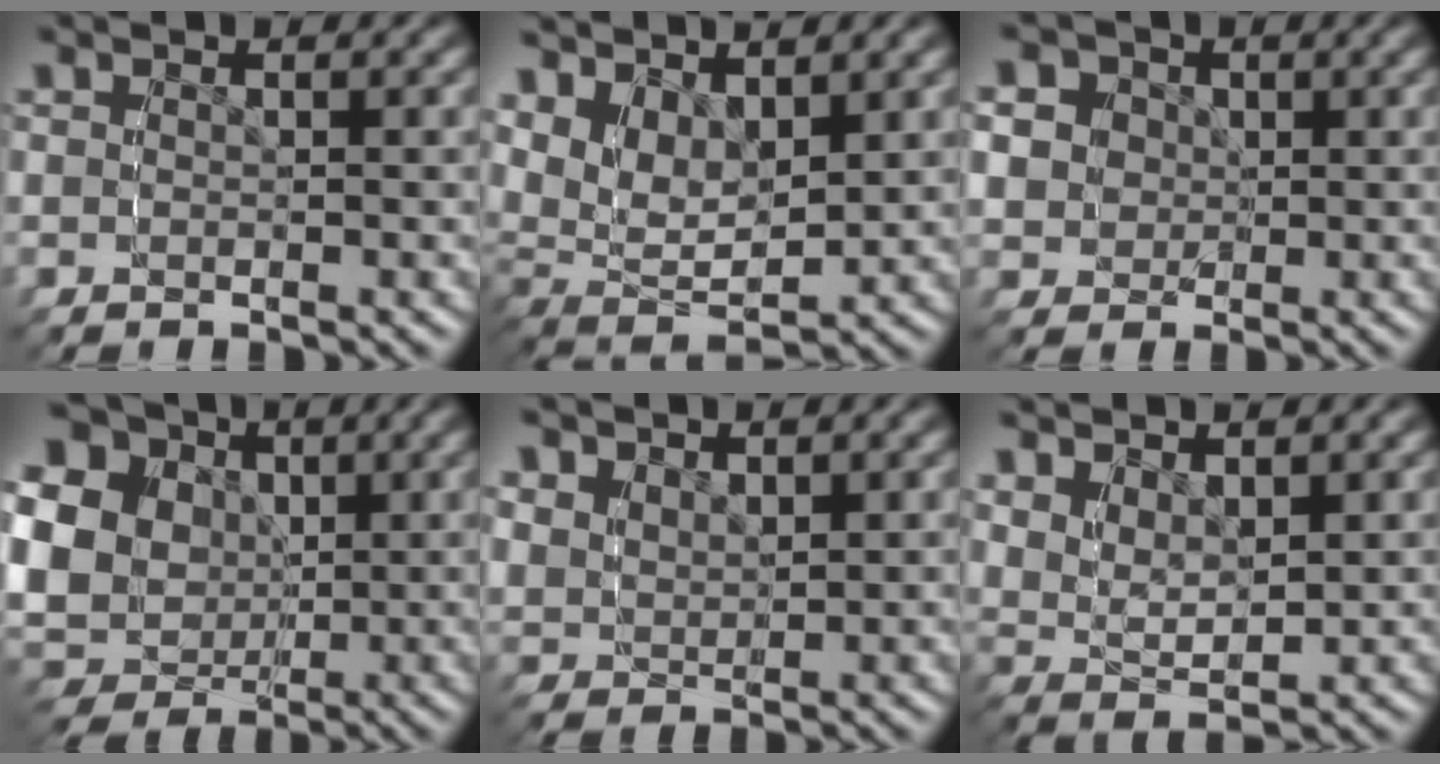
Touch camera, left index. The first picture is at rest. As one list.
[{"total": 7.6, "force": [2.3, 5.6, 4.6], "torque": [-0.114, -0.014, 0.039]}, {"total": 8.8, "force": [2.7, 7.5, 3.7], "torque": [-0.074, 0.002, 0.040]}, {"total": 15.3, "force": [2.5, 13.0, 7.6], "torque": [-0.166, -0.012, 0.029]}, {"total": 2.8, "force": [2.0, 1.7, 0.9], "torque": [-0.023, -0.007, 0.048]}, {"total": 4.0, "force": [2.5, 2.0, 2.4], "torque": [-0.053, -0.007, 0.048]}]